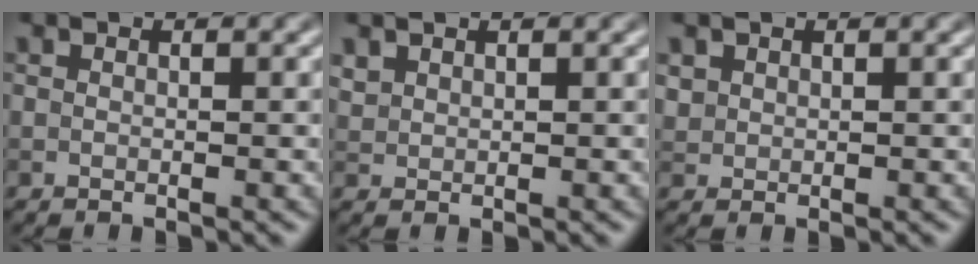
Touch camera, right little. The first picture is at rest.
{"total": 1.1, "force": [0.9, 0.5, 0.2], "torque": [-0.009, 0.001, 0.024]}
{"total": 1.0, "force": [0.5, 0.8, 0.1], "torque": [-0.001, -0.003, 0.016]}